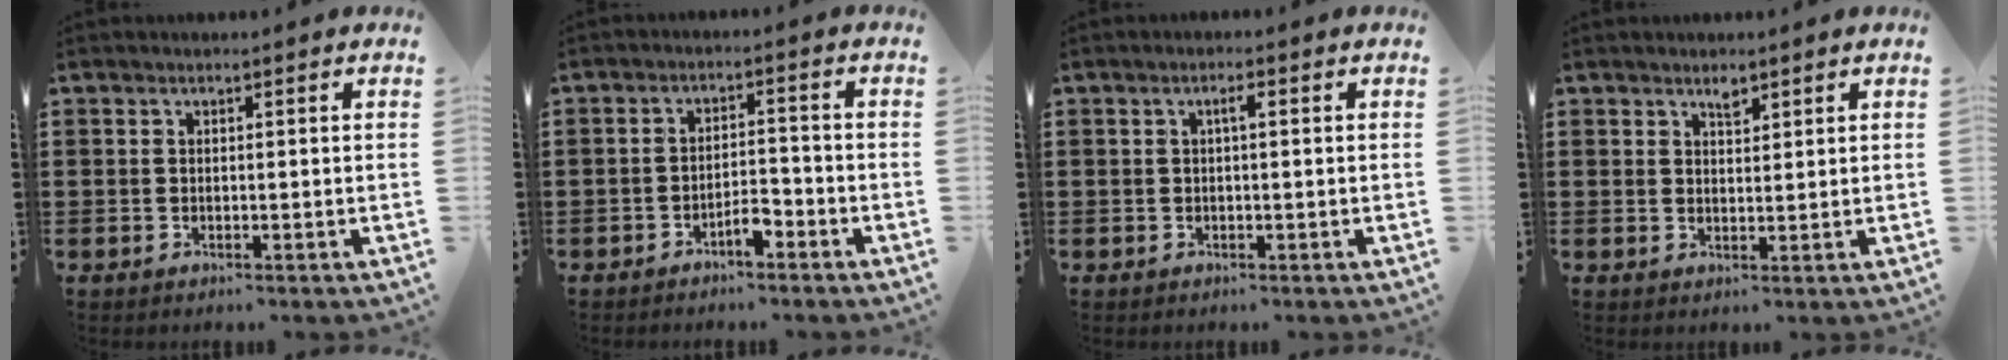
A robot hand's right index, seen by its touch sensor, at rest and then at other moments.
{"total": 3.3, "force": [-2.5, 0.9, 1.9], "torque": [-0.034, 0.007, -0.048]}
{"total": 1.5, "force": [0.1, 0.2, 1.5], "torque": [-0.028, 0.003, 0.001]}
{"total": 1.8, "force": [1.4, 0.7, 0.9], "torque": [-0.013, -0.001, 0.024]}